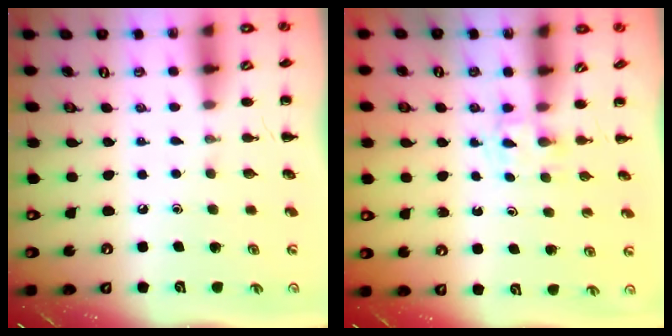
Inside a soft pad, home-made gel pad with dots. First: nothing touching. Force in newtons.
{"total": 2.2, "press": 1.9, "slide": 1.1}